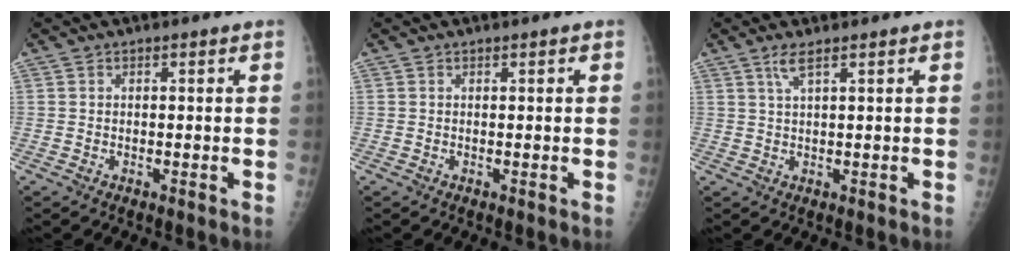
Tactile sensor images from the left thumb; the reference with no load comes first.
{"total": 0.0}
{"total": 2.3, "force": [1.4, 0.1, 1.8], "torque": [-0.044, 0.001, 0.034]}